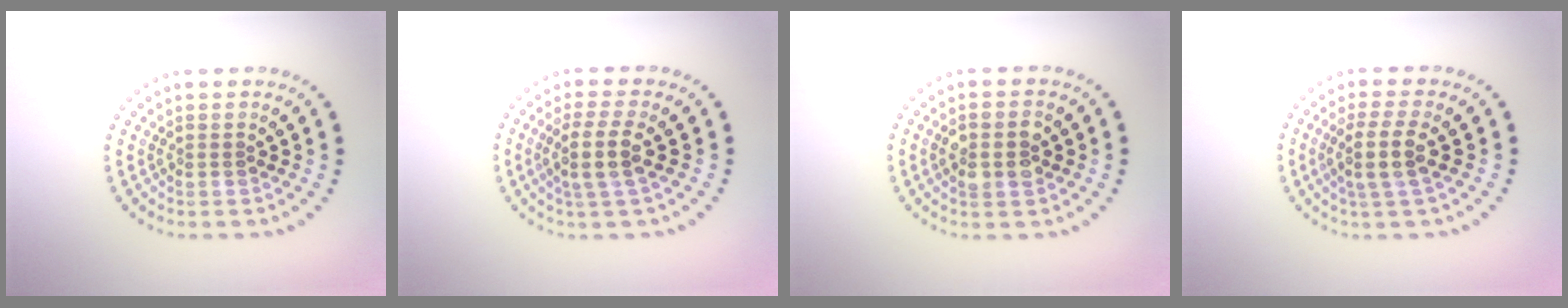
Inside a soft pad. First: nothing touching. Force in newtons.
{"total": 3.0, "press": 2.6, "slide": 1.4}
{"total": 2.9, "press": 2.9, "slide": 0.3}
{"total": 3.0, "press": 2.6, "slide": 1.4}